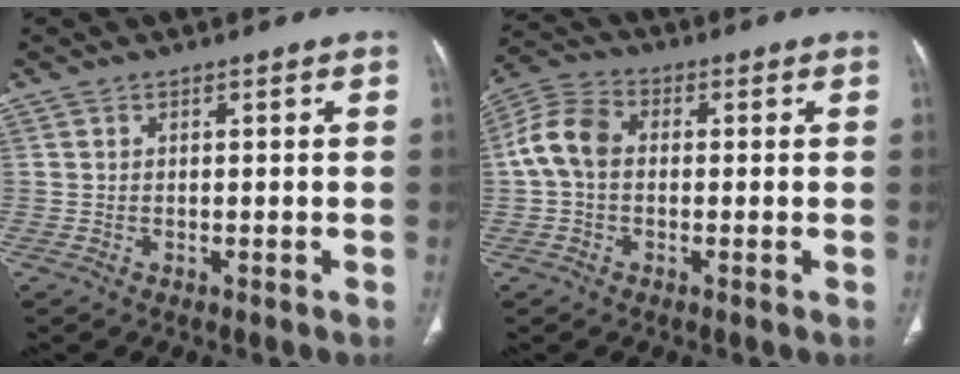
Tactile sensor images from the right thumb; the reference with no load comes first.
{"total": 7.8, "force": [0.0, 5.5, 5.4], "torque": [-0.108, 0.025, -0.010]}